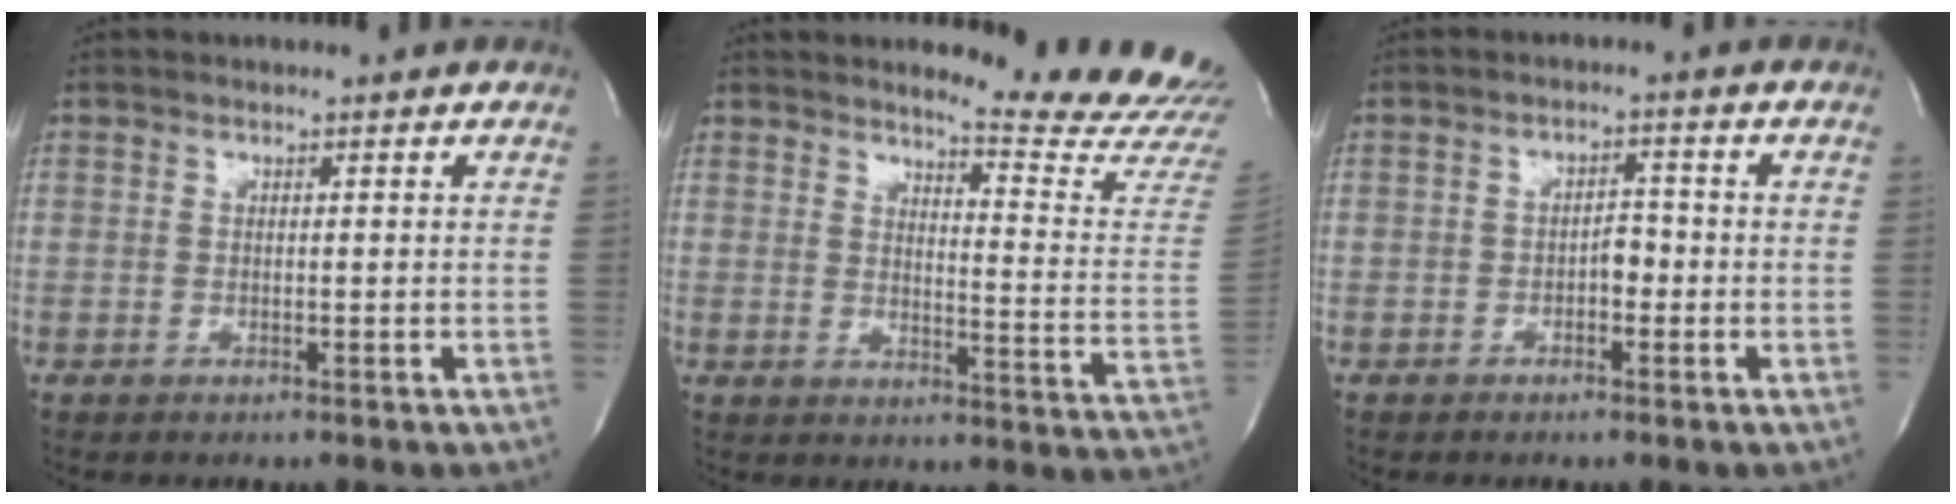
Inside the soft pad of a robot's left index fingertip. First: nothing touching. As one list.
[{"total": 15.0, "force": [14.7, -1.5, 2.7], "torque": [-0.037, -0.152, 0.156]}, {"total": 2.5, "force": [-1.0, 1.2, 1.9], "torque": [-0.023, 0.006, -0.017]}]